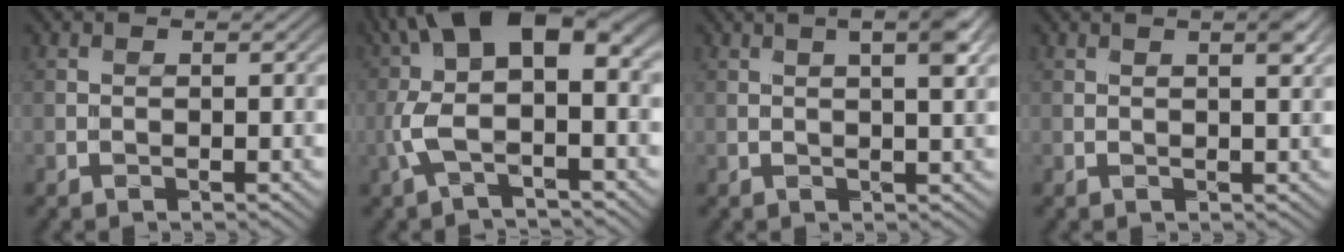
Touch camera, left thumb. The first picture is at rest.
{"total": 10.1, "force": [0.7, 4.1, 9.2], "torque": [-0.189, 0.016, 0.002]}
{"total": 3.5, "force": [1.8, 0.4, 2.9], "torque": [-0.050, 0.004, 0.030]}
{"total": 1.9, "force": [1.2, 0.1, 1.5], "torque": [-0.025, 0.005, 0.021]}